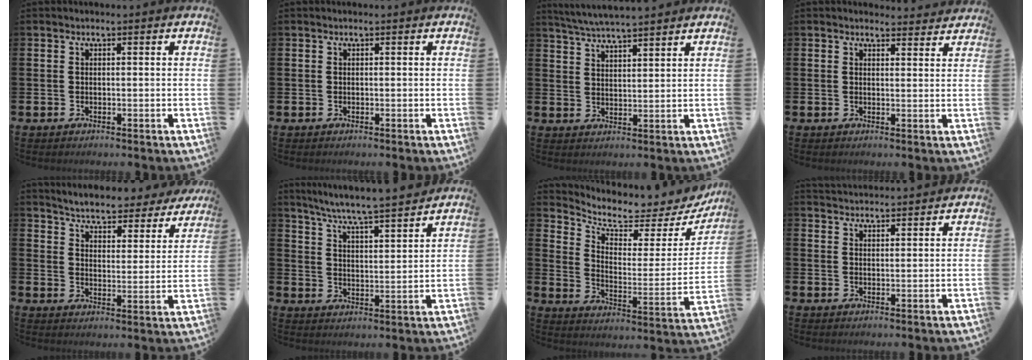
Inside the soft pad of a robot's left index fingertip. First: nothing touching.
{"total": 0.0}
{"total": 4.9, "force": [4.8, -0.1, 0.9], "torque": [-0.041, -0.021, 0.087]}
{"total": 2.5, "force": [2.5, 0.5, -0.1], "torque": [0.007, -0.016, 0.042]}
{"total": 5.0, "force": [4.9, 0.3, 0.8], "torque": [-0.046, -0.039, 0.081]}
{"total": 6.9, "force": [6.6, -0.5, 2.1], "torque": [-0.067, -0.050, 0.113]}
{"total": 6.1, "force": [5.7, 1.9, 1.2], "torque": [-0.048, -0.057, 0.091]}
{"total": 3.1, "force": [3.1, 0.1, -0.2], "torque": [-0.004, -0.016, 0.058]}